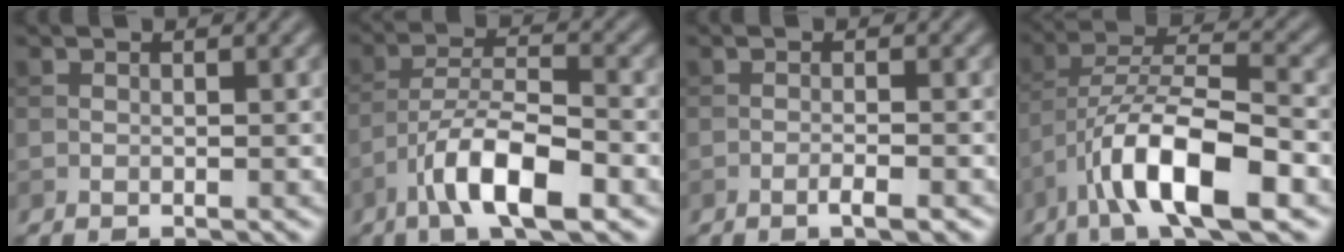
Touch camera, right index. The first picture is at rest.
{"total": 7.9, "force": [-4.3, 2.4, 6.1], "torque": [-0.104, 0.009, -0.081]}
{"total": 2.0, "force": [-1.0, 0.3, 1.7], "torque": [-0.023, 0.005, -0.021]}
{"total": 10.4, "force": [-5.3, 3.2, 8.4], "torque": [-0.140, 0.016, -0.097]}